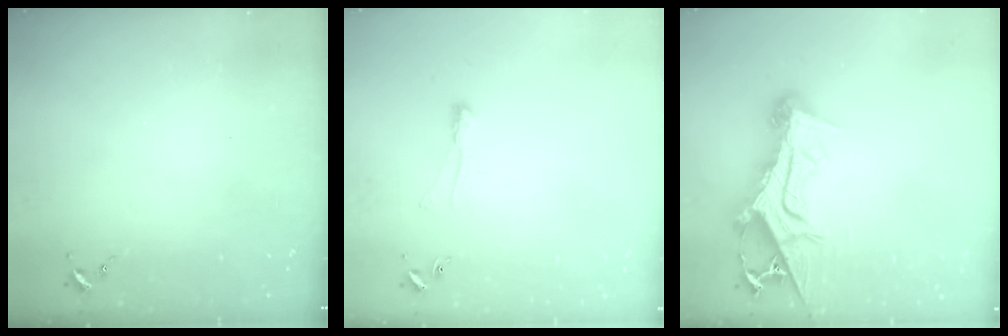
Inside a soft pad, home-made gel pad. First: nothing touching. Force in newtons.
{"total": 4.5, "press": 4.4, "slide": 0.8}
{"total": 15.5, "press": 15.5, "slide": 1.3}